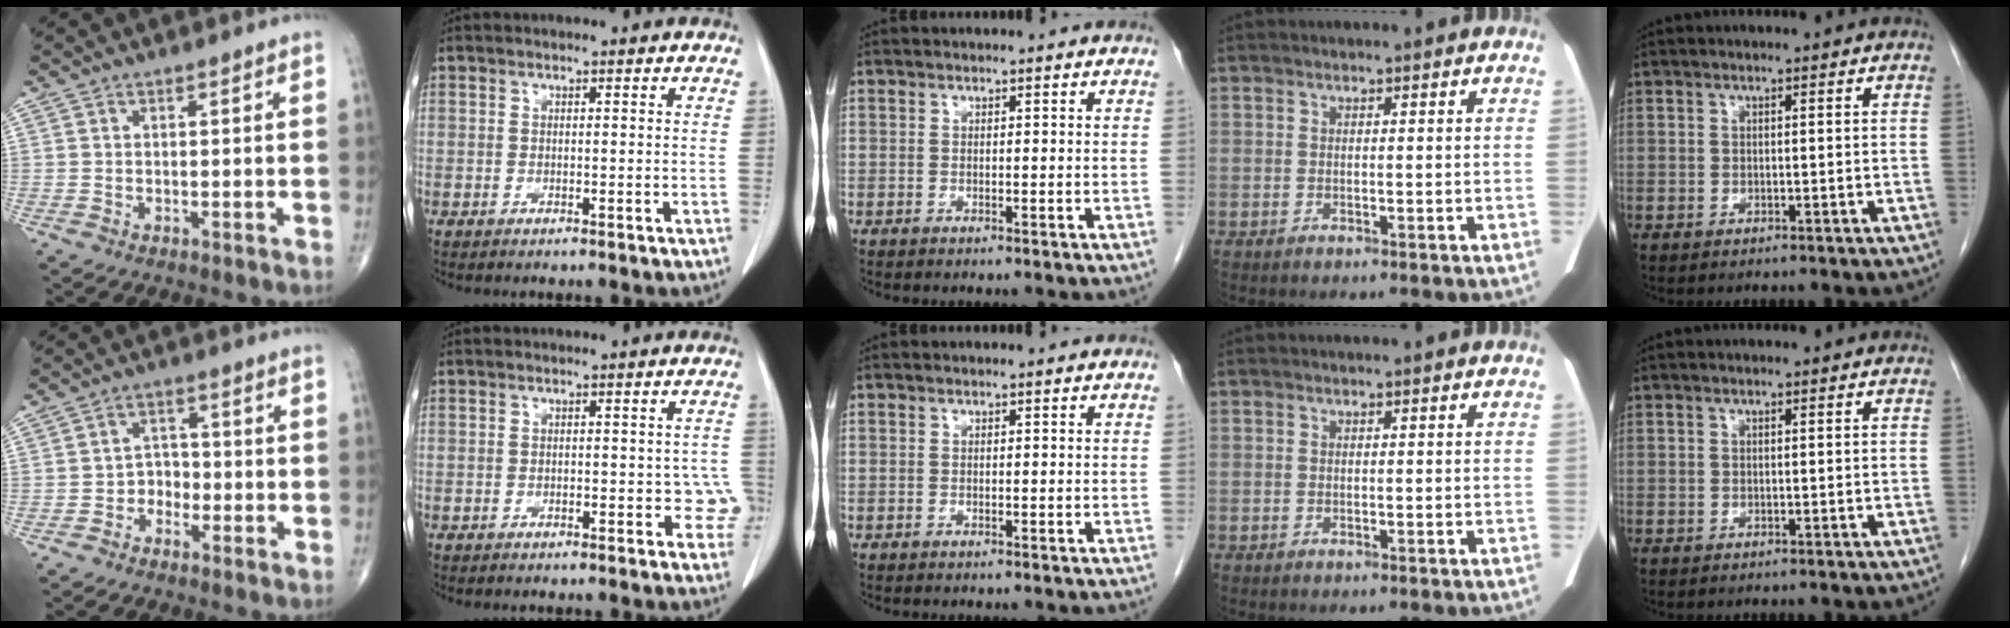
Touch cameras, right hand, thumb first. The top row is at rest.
{"thumb": {"total": 3.6, "force": [-1.7, 3.0, 1.2], "torque": [0.005, 0.021, -0.039]}, "index": {"total": 4.2, "force": [-1.2, 2.1, 3.4], "torque": [-0.018, 0.013, -0.013]}}